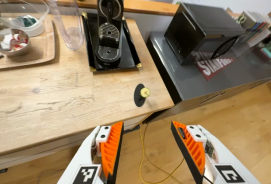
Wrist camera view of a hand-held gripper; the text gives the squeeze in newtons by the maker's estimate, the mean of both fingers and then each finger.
{"total": 0.0}